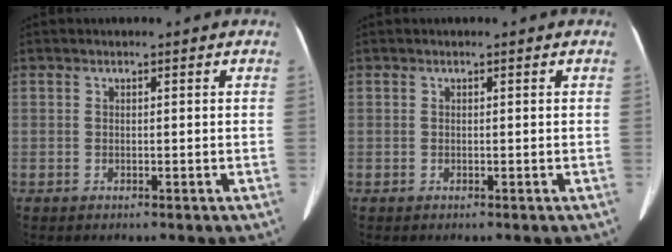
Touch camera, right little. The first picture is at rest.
{"total": 0.0}